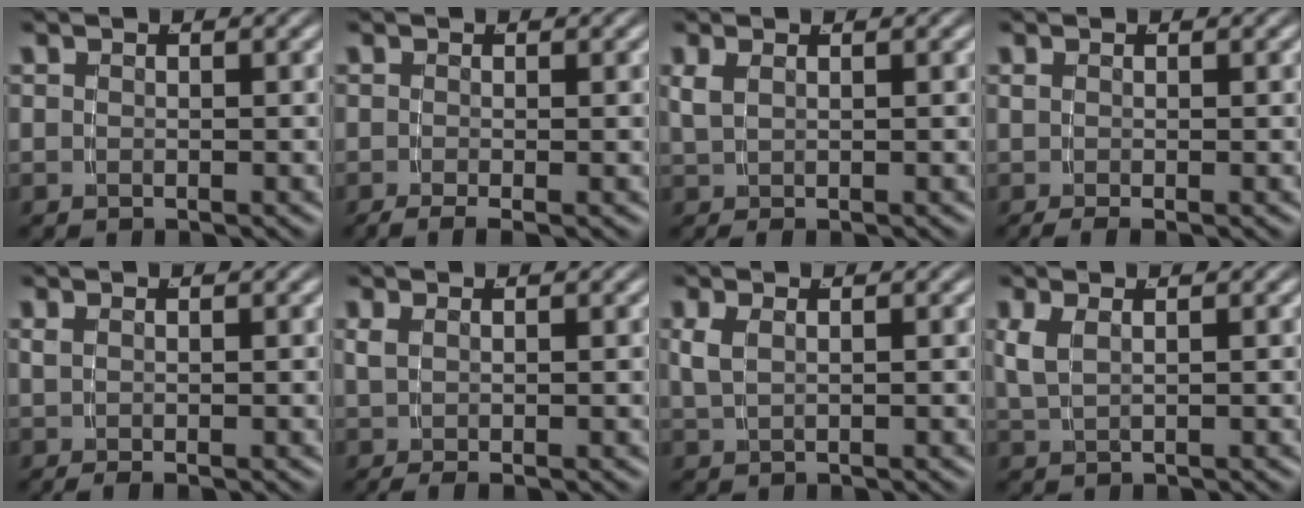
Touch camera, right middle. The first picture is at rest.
{"total": 1.7, "force": [-1.4, -0.1, 1.0], "torque": [-0.016, -0.009, -0.019]}
{"total": 1.2, "force": [0.3, 0.3, 1.1], "torque": [-0.024, 0.000, 0.013]}
{"total": 0.9, "force": [-0.6, -0.3, 0.7], "torque": [-0.007, -0.003, -0.004]}
{"total": 0.7, "force": [-0.2, -0.2, 0.7], "torque": [-0.009, -0.001, 0.004]}
{"total": 1.1, "force": [-0.2, 0.1, 1.1], "torque": [-0.019, -0.002, 0.005]}
{"total": 1.7, "force": [0.6, 0.7, 1.4], "torque": [-0.030, 0.001, 0.018]}
{"total": 2.2, "force": [0.8, 1.2, 1.7], "torque": [-0.037, 0.003, 0.021]}